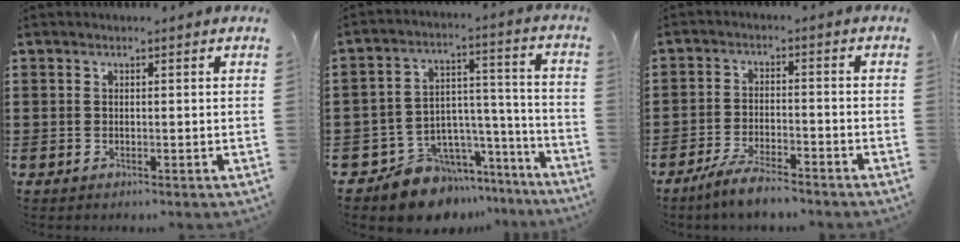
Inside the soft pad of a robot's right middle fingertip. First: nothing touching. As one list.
[{"total": 10.0, "force": [-8.7, 4.9, 1.1], "torque": [-0.028, 0.023, -0.161]}, {"total": 5.0, "force": [-4.4, 0.5, 2.3], "torque": [-0.051, -0.004, -0.086]}]